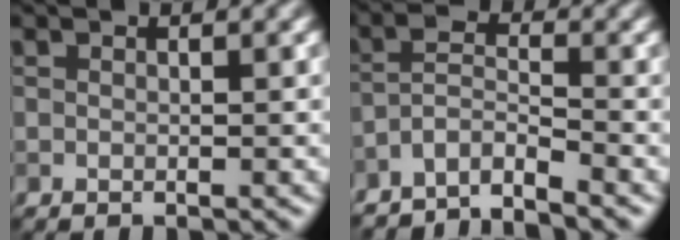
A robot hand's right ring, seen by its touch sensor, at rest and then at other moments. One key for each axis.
{"total": 3.7, "fx": -3.3, "fy": 0.5, "fz": 1.6, "tx": -0.025, "ty": 0.003, "tz": -0.074}